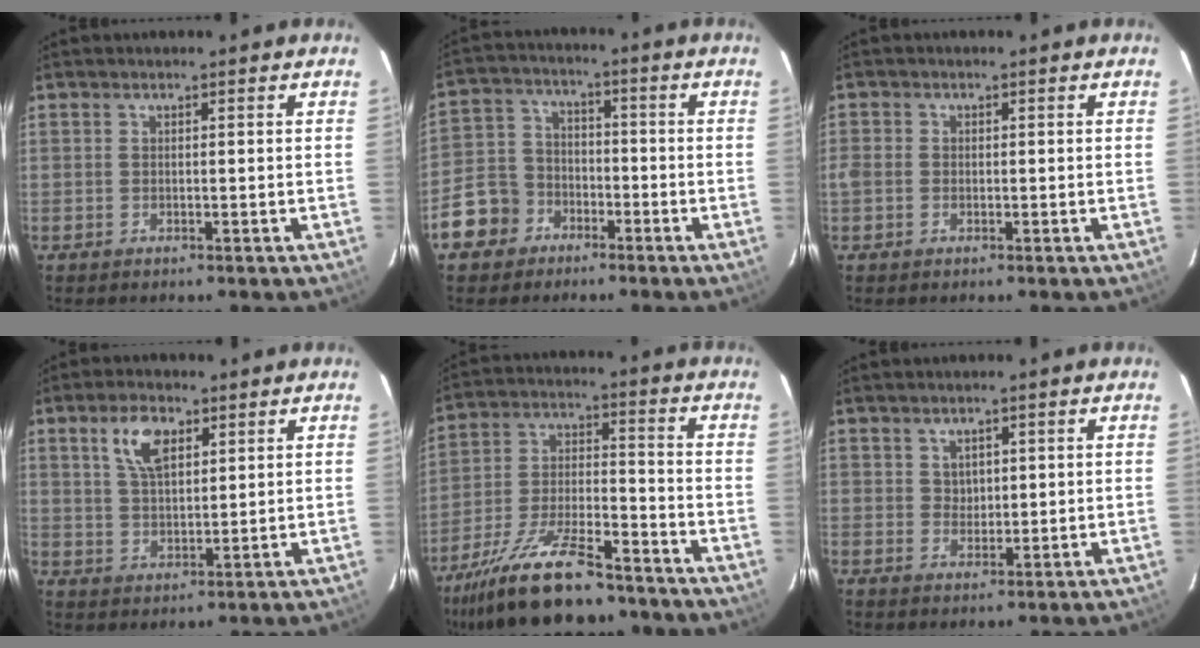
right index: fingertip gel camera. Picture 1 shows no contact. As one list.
[{"total": 9.7, "force": [-5.3, 7.8, 2.3], "torque": [-0.072, 0.032, -0.090]}, {"total": 2.3, "force": [-0.8, 1.8, 1.0], "torque": [-0.021, -0.001, -0.018]}, {"total": 7.3, "force": [3.6, 3.6, 5.3], "torque": [-0.101, 0.013, 0.070]}, {"total": 19.6, "force": [-15.3, 5.7, 10.8], "torque": [-0.217, -0.022, -0.254]}, {"total": 4.1, "force": [1.7, 3.5, 1.3], "torque": [-0.018, 0.005, 0.037]}]